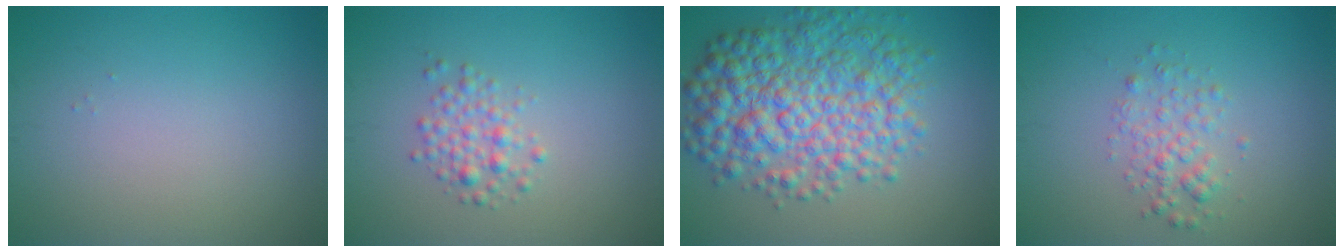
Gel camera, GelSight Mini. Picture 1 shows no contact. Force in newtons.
{"total": 2.1, "press": 2.1, "slide": 0.1}
{"total": 8.8, "press": 8.8, "slide": 0.1}
{"total": 2.2, "press": 2.2, "slide": 0.1}